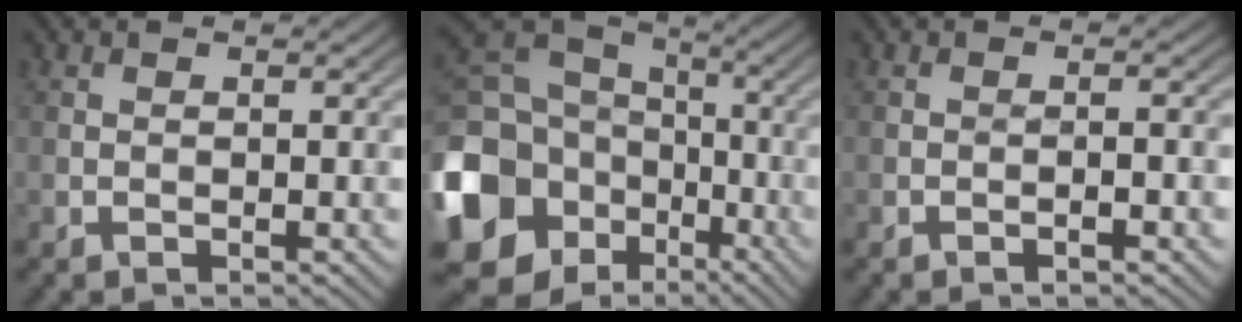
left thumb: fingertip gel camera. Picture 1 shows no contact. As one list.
[{"total": 17.4, "force": [-6.2, 13.7, 8.7], "torque": [-0.254, -0.034, -0.123]}, {"total": 1.6, "force": [-0.8, 0.1, 1.3], "torque": [-0.021, 0.006, -0.014]}]